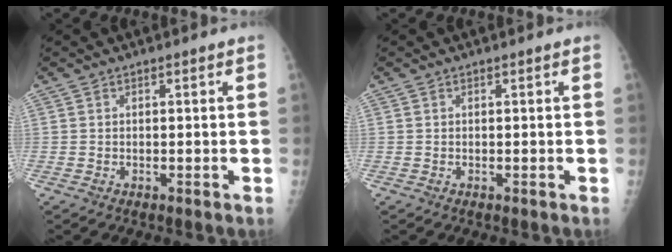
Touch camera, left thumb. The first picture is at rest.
{"total": 0.0}